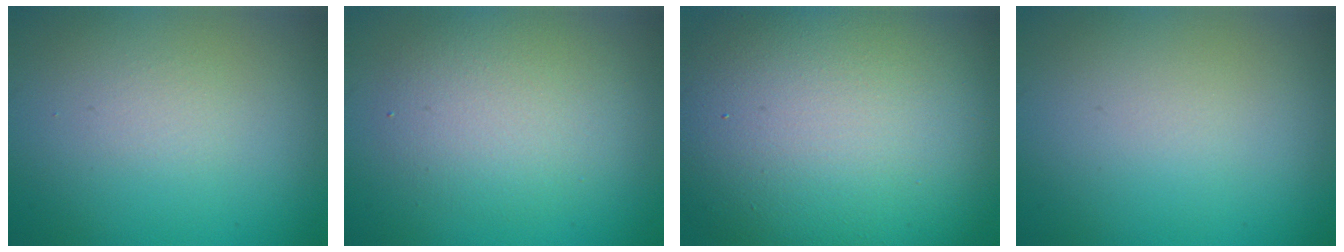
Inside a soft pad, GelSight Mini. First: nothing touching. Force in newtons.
{"total": 4.2, "press": 4.2, "slide": 0.1}
{"total": 17.3, "press": 17.3, "slide": 1.2}
{"total": 0.0}